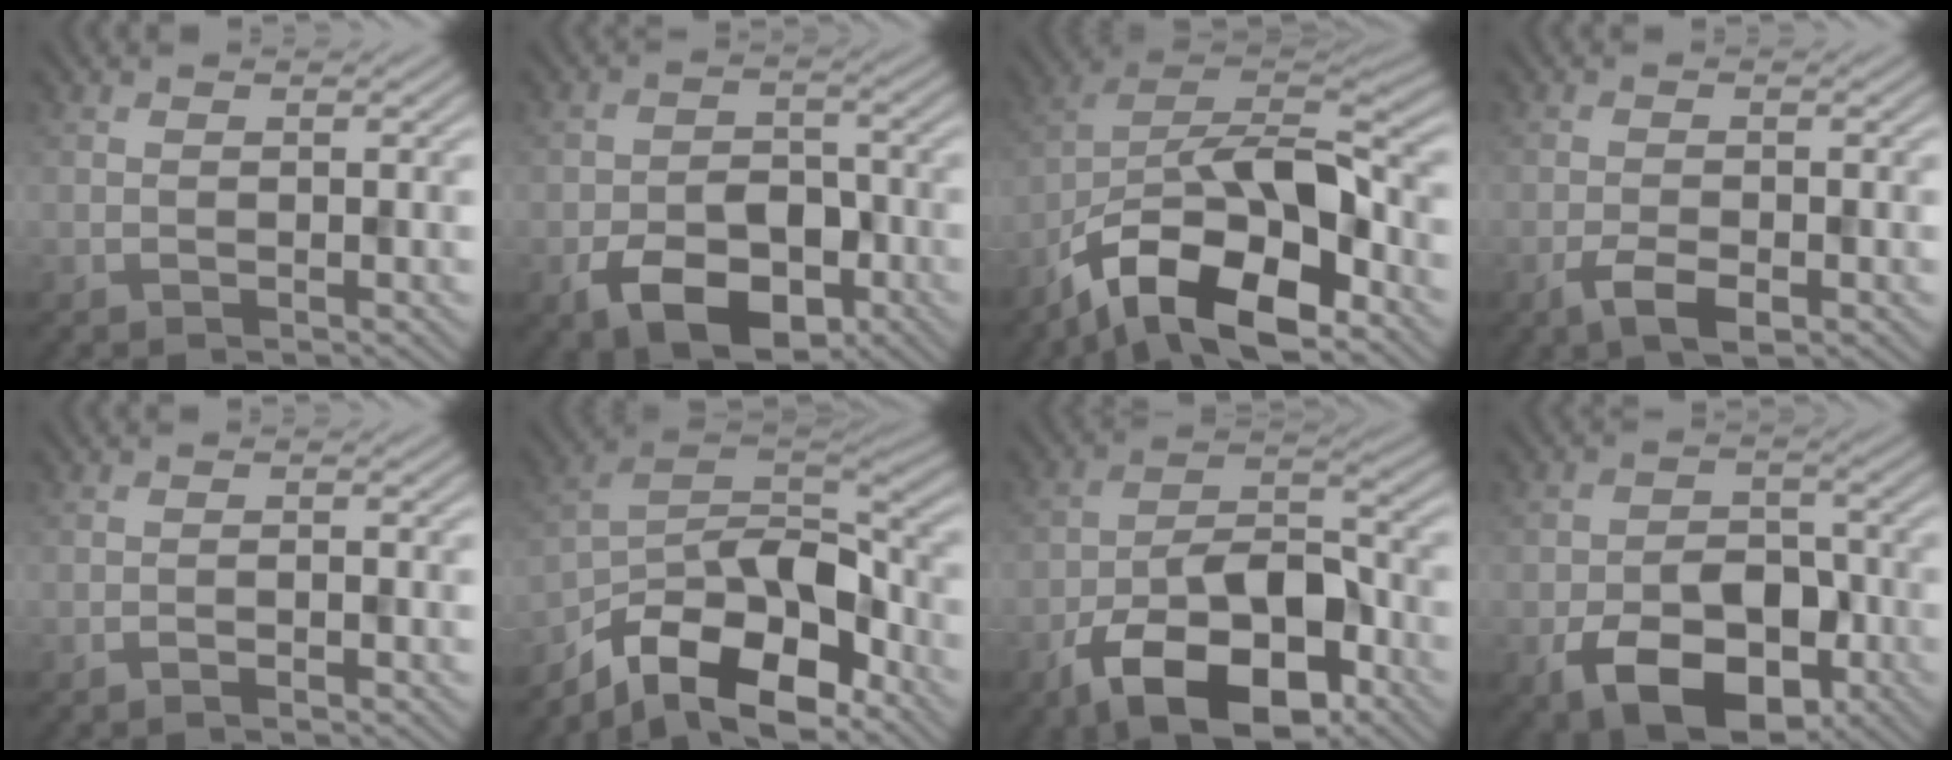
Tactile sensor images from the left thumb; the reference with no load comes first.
{"total": 8.5, "force": [-4.1, 5.3, 5.2], "torque": [-0.090, -0.012, -0.070]}
{"total": 15.4, "force": [-8.3, 6.6, 11.2], "torque": [-0.203, -0.015, -0.166]}
{"total": 3.2, "force": [-1.8, 1.2, 2.4], "torque": [-0.051, -0.004, -0.035]}
{"total": 1.0, "force": [-0.7, 0.1, 0.7], "torque": [-0.012, 0.003, -0.014]}
{"total": 12.7, "force": [-8.5, 5.4, 7.7], "torque": [-0.148, -0.005, -0.167]}
{"total": 13.5, "force": [-7.6, 6.6, 9.0], "torque": [-0.159, -0.008, -0.144]}
{"total": 10.1, "force": [-4.6, 6.3, 6.4], "torque": [-0.114, -0.016, -0.075]}